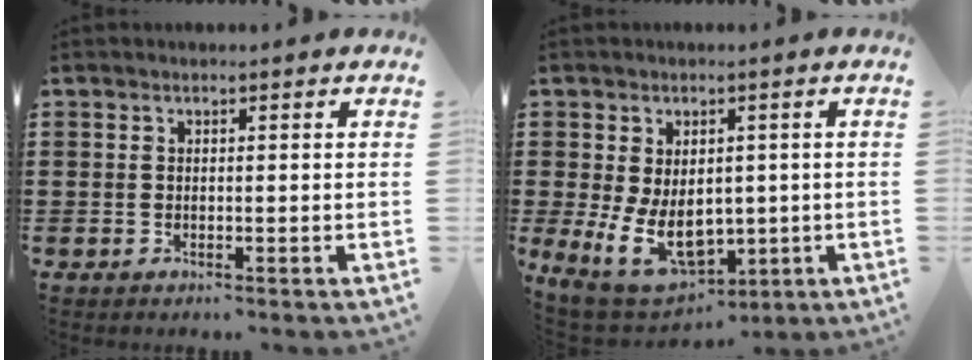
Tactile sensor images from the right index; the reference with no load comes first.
{"total": 10.4, "force": [-1.1, 7.3, 7.4], "torque": [-0.135, 0.001, -0.011]}